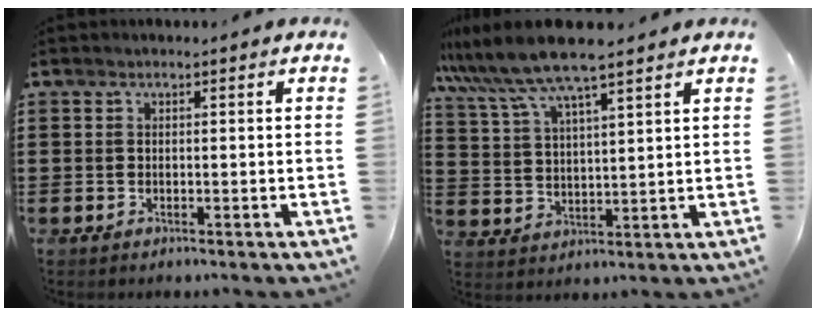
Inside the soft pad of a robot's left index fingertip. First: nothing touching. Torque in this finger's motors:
{"motor_torque": [1.68, -0.46, 0.58, 0.21]}